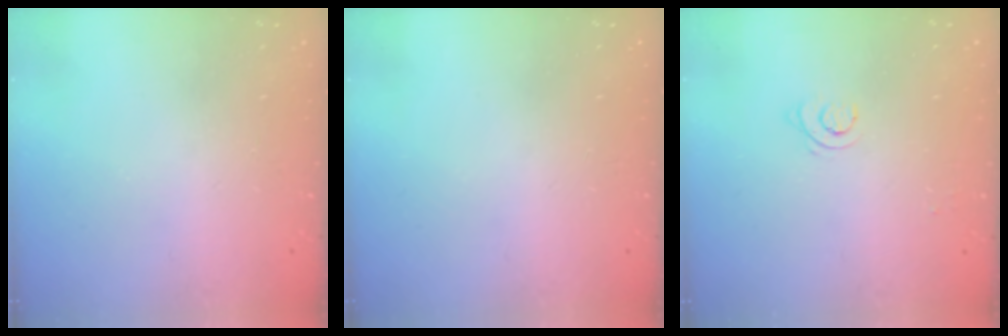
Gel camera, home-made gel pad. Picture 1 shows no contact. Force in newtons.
{"total": 0.0}
{"total": 3.8, "press": 3.8, "slide": 0.6}